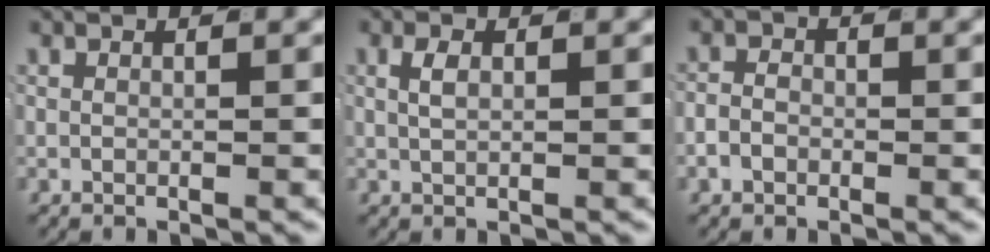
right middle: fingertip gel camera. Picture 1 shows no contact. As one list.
[{"total": 1.3, "force": [0.4, 0.4, 1.2], "torque": [-0.022, -0.002, 0.010]}, {"total": 1.7, "force": [-0.7, 1.3, 0.8], "torque": [-0.014, 0.001, -0.014]}]